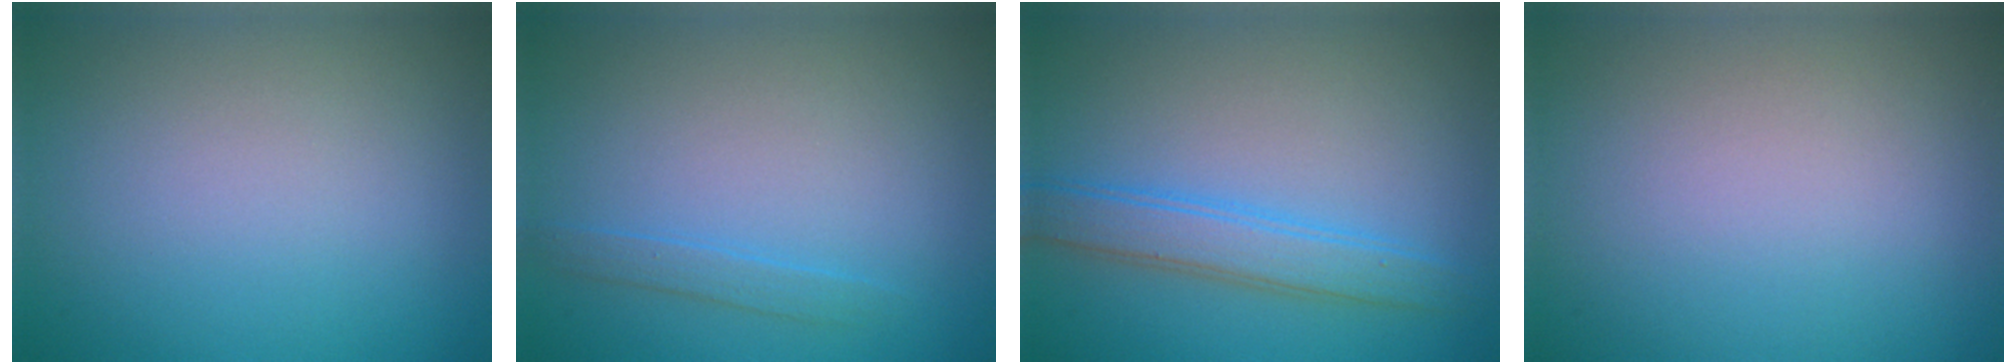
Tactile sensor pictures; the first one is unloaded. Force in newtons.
{"total": 1.1, "press": 1.1, "slide": 0.1}
{"total": 3.3, "press": 3.3, "slide": 0.1}
{"total": 0.0}